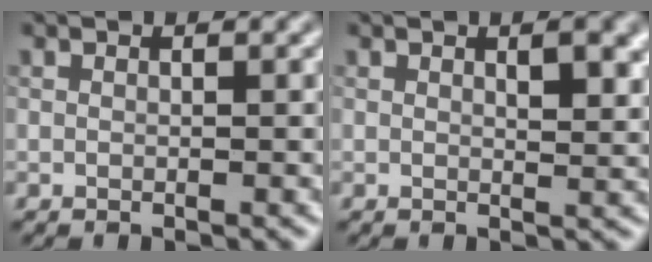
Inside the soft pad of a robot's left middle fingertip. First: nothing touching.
{"total": 2.9, "force": [1.3, 0.9, 2.4], "torque": [-0.029, -0.002, 0.022]}